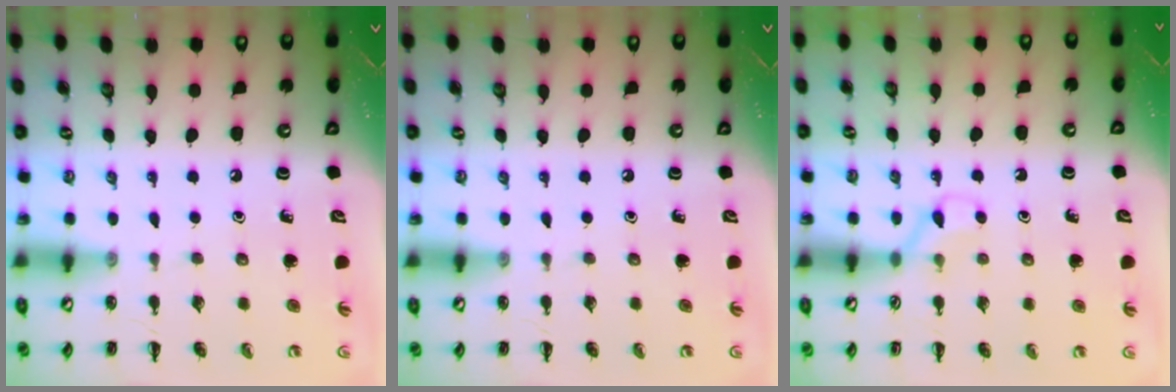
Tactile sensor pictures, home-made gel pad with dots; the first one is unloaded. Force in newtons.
{"total": 0.0}
{"total": 4.4, "press": 4.1, "slide": 1.5}